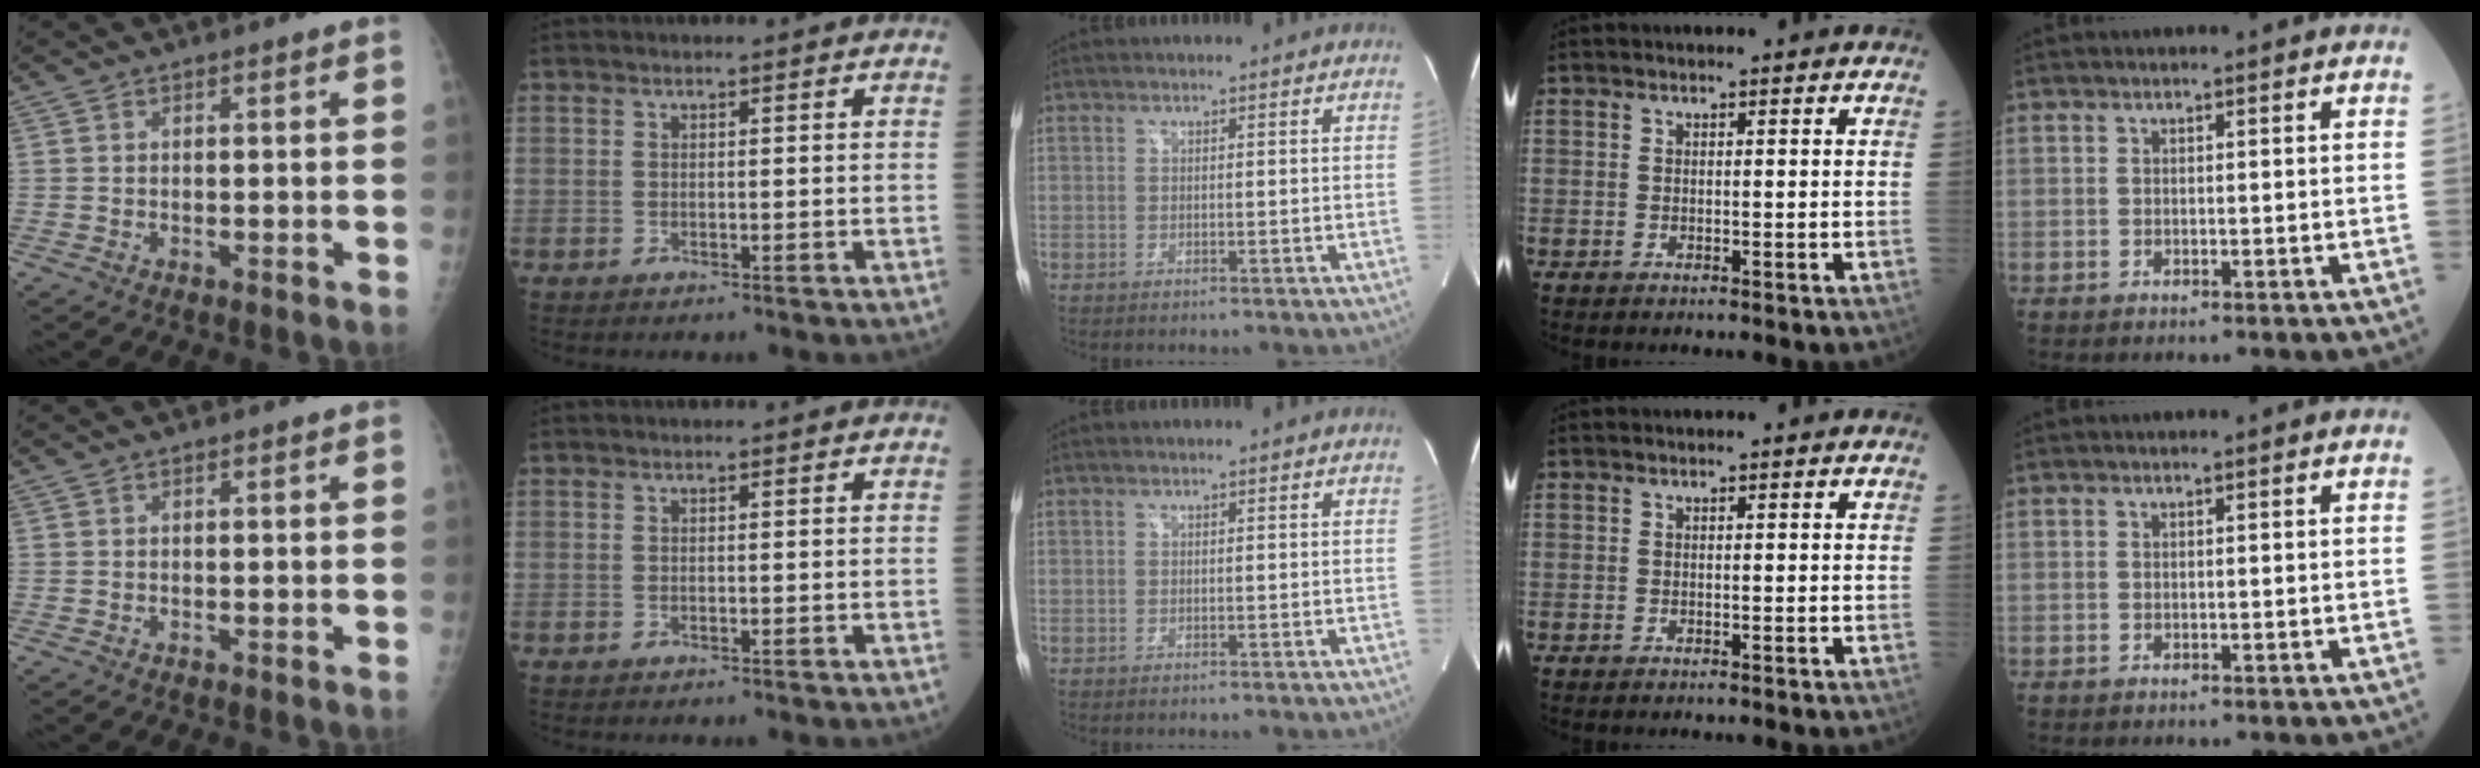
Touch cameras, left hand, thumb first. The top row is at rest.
{}